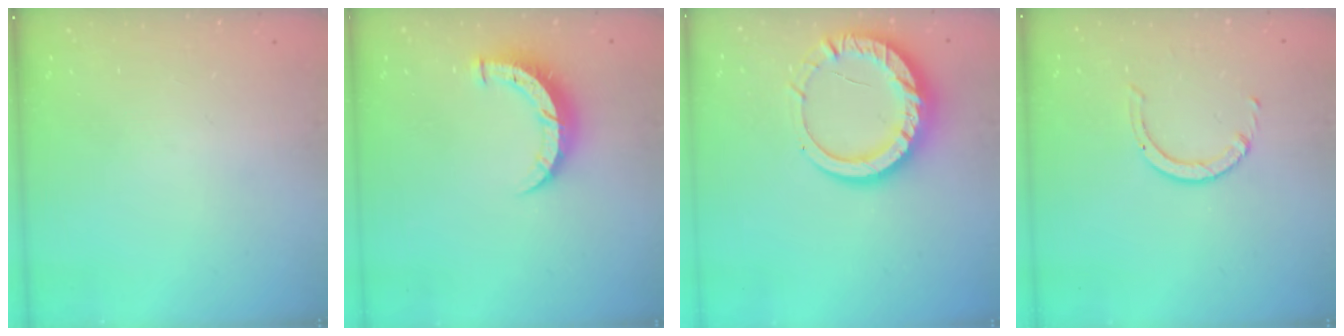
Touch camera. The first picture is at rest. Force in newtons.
{"total": 7.2, "press": 7.2, "slide": 0.3}
{"total": 13.6, "press": 13.6, "slide": 1.2}
{"total": 2.3, "press": 2.3, "slide": 0.3}